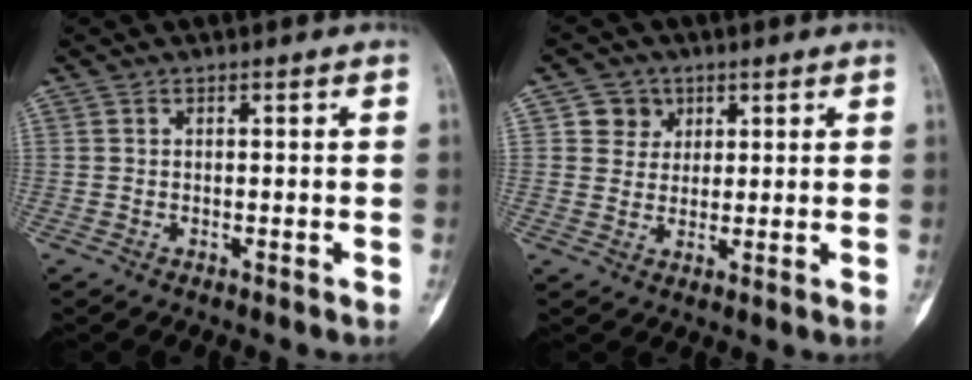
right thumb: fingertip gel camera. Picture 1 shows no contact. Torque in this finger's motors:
{"motor_torque": [-0.48, 0.49, 0.10, -0.11, 0.01]}